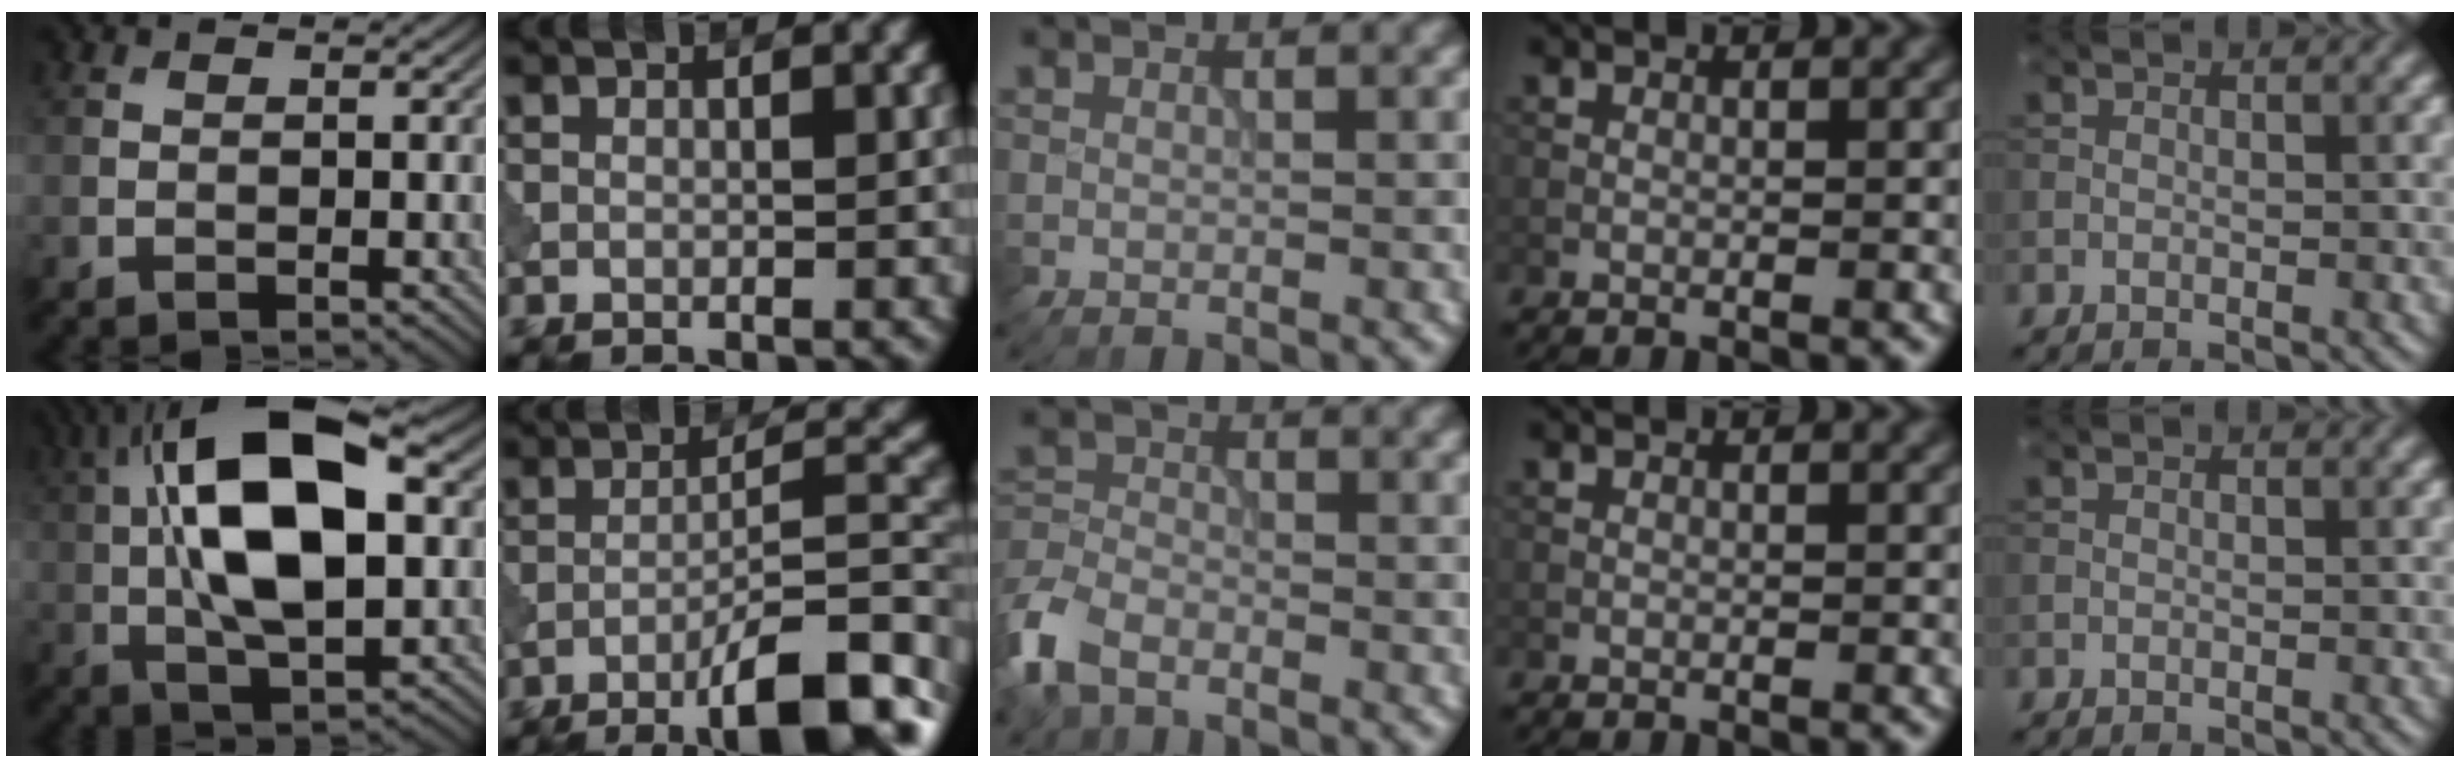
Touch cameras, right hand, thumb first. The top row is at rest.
{"thumb": {"total": 16.2, "force": [2.3, 7.1, 14.4], "torque": [-0.261, 0.024, 0.025]}, "index": {"total": 11.0, "force": [-7.1, 2.4, 8.1], "torque": [-0.120, 0.015, -0.112]}, "middle": {"total": 5.0, "force": [-3.5, 2.6, 2.4], "torque": [-0.057, -0.003, -0.085]}}